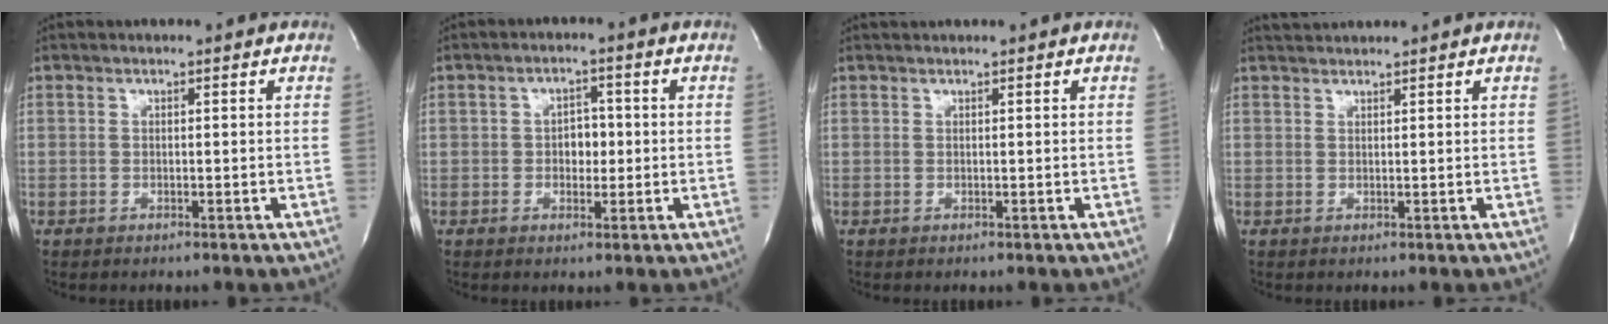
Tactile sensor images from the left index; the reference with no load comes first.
{"total": 3.4, "force": [-0.2, 2.2, 2.6], "torque": [-0.033, 0.009, -0.001]}
{"total": 1.1, "force": [1.0, -0.2, 0.3], "torque": [-0.004, 0.016, 0.024]}
{"total": 2.2, "force": [2.2, -0.5, 0.0], "torque": [-0.001, 0.018, 0.047]}